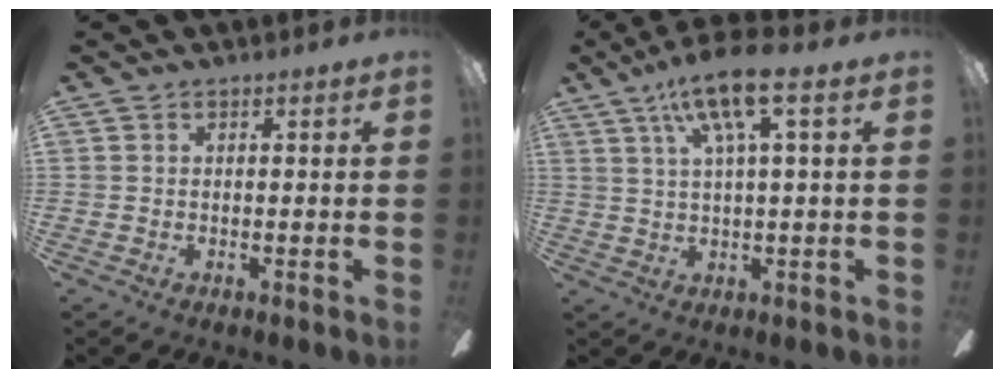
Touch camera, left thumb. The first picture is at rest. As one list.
[{"total": 11.8, "force": [5.8, 2.7, 9.9], "torque": [-0.177, -0.011, 0.099]}]